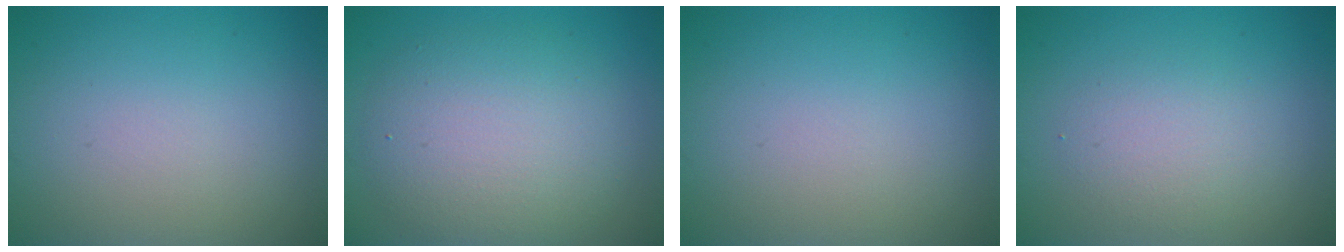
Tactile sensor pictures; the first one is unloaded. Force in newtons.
{"total": 6.1, "press": 6.1, "slide": 0.2}
{"total": 0.0}
{"total": 2.4, "press": 2.4, "slide": 0.2}